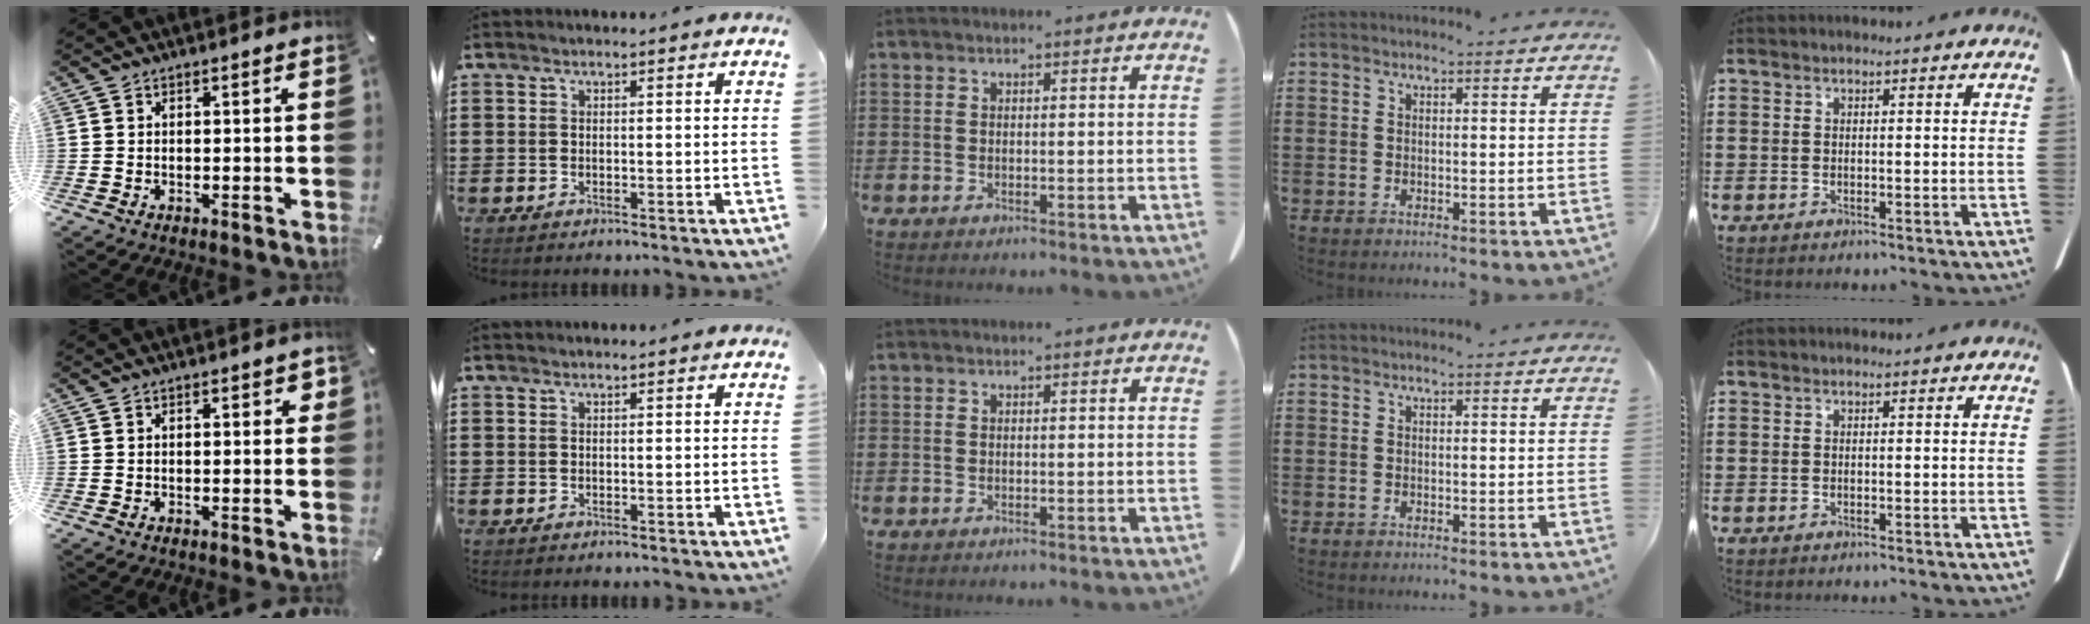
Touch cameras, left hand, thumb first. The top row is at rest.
{"thumb": {"total": 1.9, "force": [0.3, 0.7, 1.7], "torque": [-0.018, -0.002, 0.000]}}